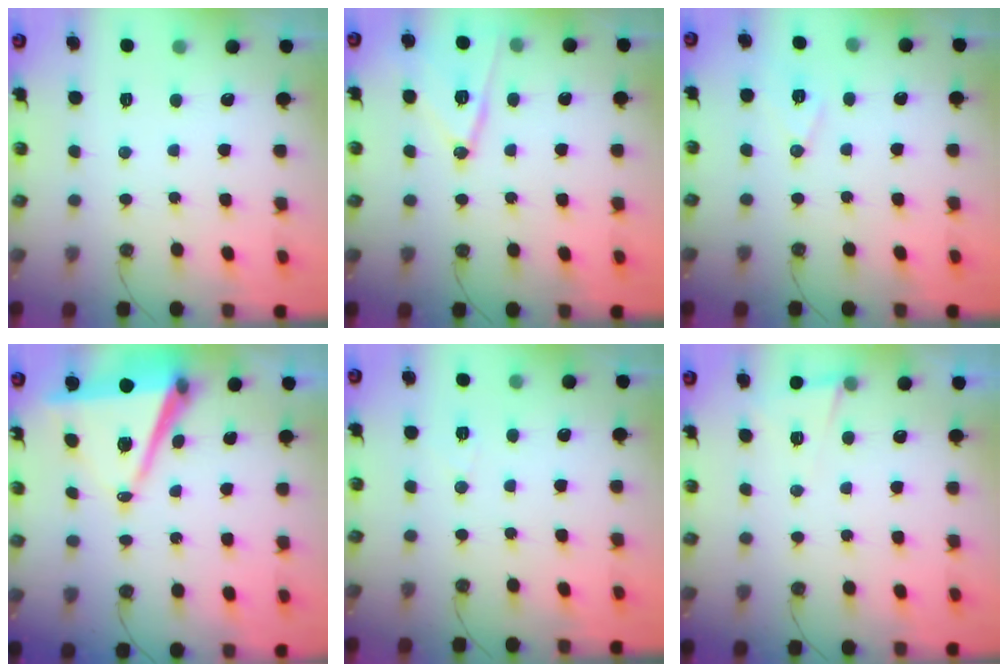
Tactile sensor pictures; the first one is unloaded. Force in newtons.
{"total": 13.3, "press": 13.3, "slide": 1.4}
{"total": 7.6, "press": 6.7, "slide": 3.7}
{"total": 10.4, "press": 9.6, "slide": 3.9}
{"total": 4.8, "press": 4.5, "slide": 1.7}
{"total": 3.5, "press": 3.3, "slide": 1.1}